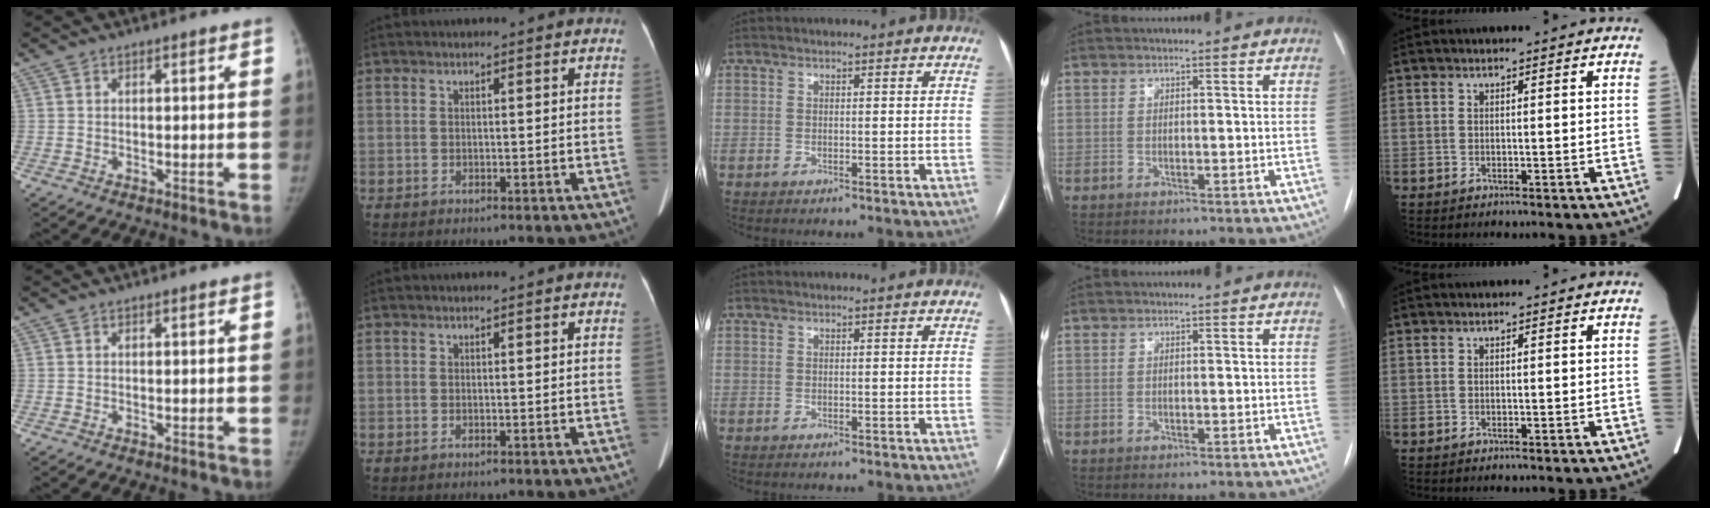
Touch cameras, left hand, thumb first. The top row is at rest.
{}